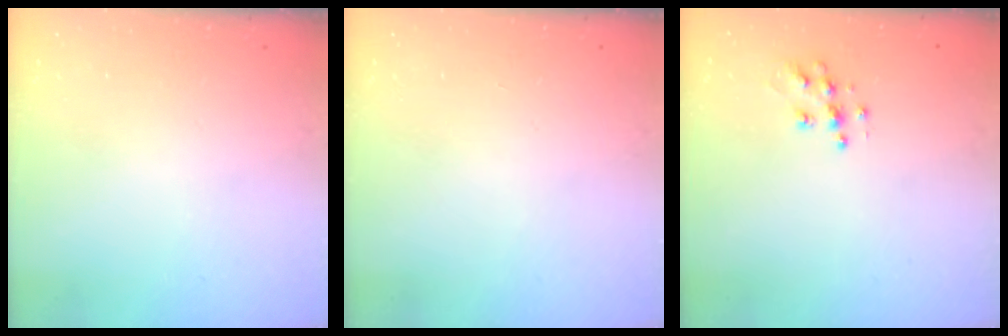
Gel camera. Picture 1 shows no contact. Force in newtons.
{"total": 0.0}
{"total": 8.0, "press": 8.0, "slide": 0.4}